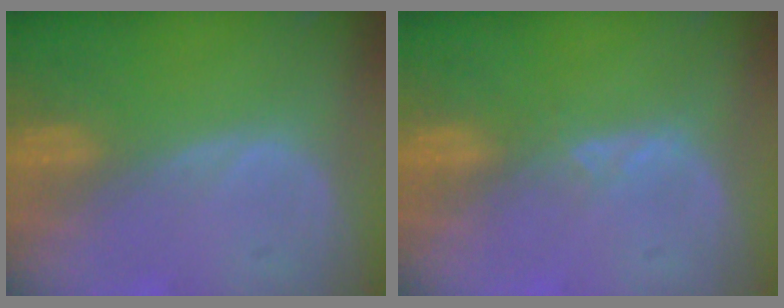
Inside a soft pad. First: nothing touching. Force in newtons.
{"total": 1.6, "press": 1.5, "slide": 0.7}